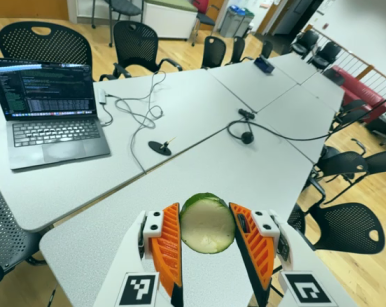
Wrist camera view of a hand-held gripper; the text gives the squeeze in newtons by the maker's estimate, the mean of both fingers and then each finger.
{"total": 8.8, "left": 9.0, "right": 8.7}